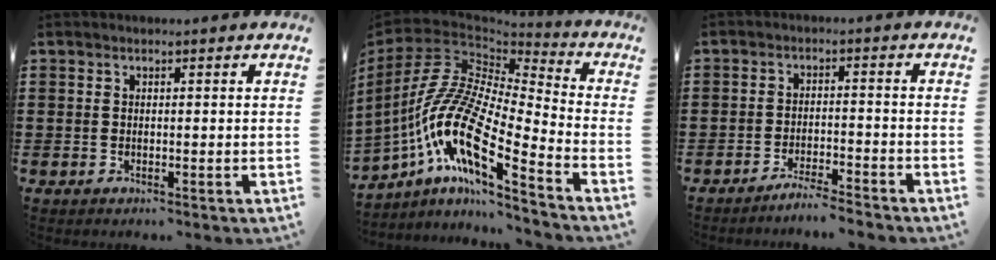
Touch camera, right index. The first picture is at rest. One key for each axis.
{"total": 14.3, "fx": -6.5, "fy": 4.6, "fz": 11.9, "tx": -0.283, "ty": -0.020, "tz": -0.144}
{"total": 3.2, "fx": -3.1, "fy": -0.2, "fz": 0.5, "tx": -0.012, "ty": 0.002, "tz": -0.064}